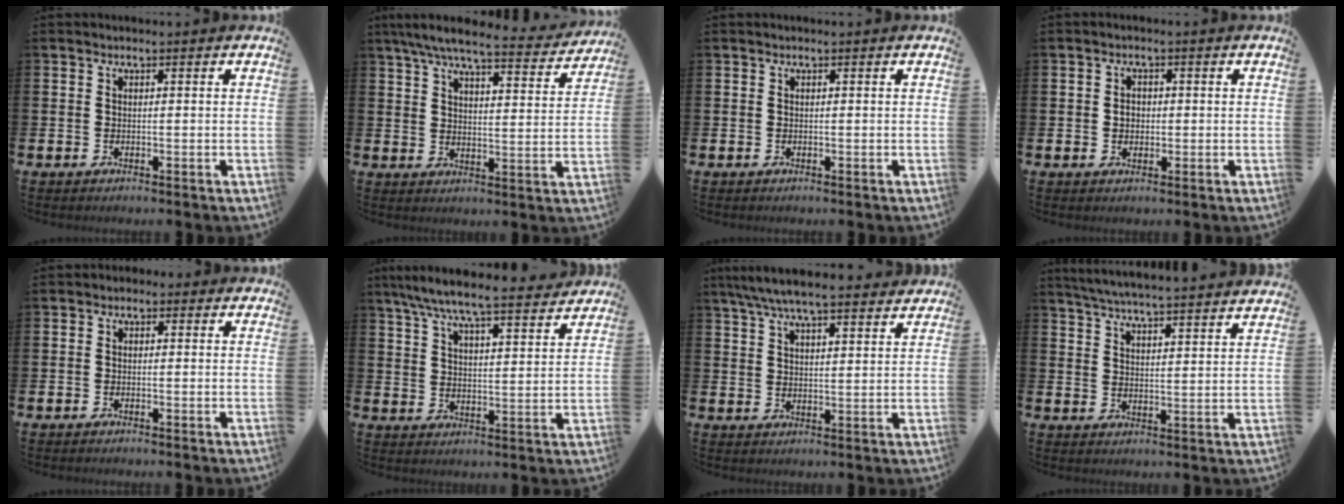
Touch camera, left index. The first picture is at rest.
{"total": 7.3, "force": [6.5, 1.1, 3.3], "torque": [-0.071, -0.038, 0.107]}
{"total": 0.0}
{"total": 1.9, "force": [0.1, 1.6, 1.0], "torque": [0.002, 0.001, -0.005]}
{"total": 1.0, "force": [-0.7, 0.7, 0.2], "torque": [0.000, 0.002, -0.018]}
{"total": 7.9, "force": [7.3, 0.7, 2.8], "torque": [-0.073, -0.046, 0.127]}
{"total": 7.0, "force": [6.3, 1.0, 2.7], "torque": [-0.065, -0.021, 0.114]}
{"total": 5.7, "force": [5.6, -0.4, 1.0], "torque": [-0.040, -0.038, 0.099]}